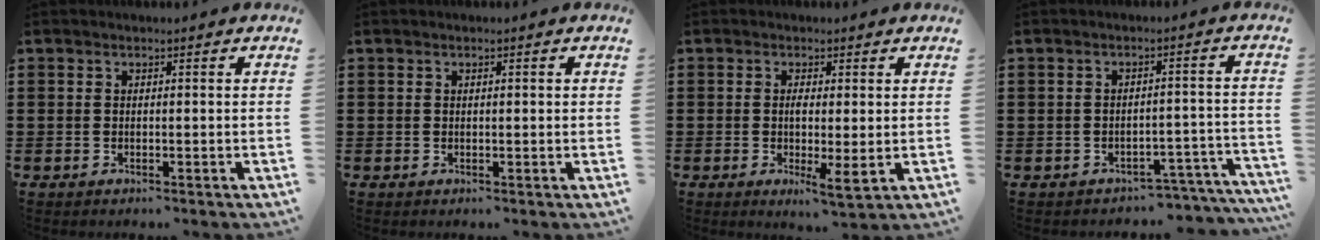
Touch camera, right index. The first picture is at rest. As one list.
[{"total": 0.5, "force": [0.2, 0.1, 0.5], "torque": [-0.010, -0.001, 0.004]}, {"total": 3.4, "force": [0.0, 0.6, 3.4], "torque": [-0.064, -0.002, -0.001]}, {"total": 2.8, "force": [-2.7, 0.7, 0.4], "torque": [-0.012, 0.004, -0.058]}]